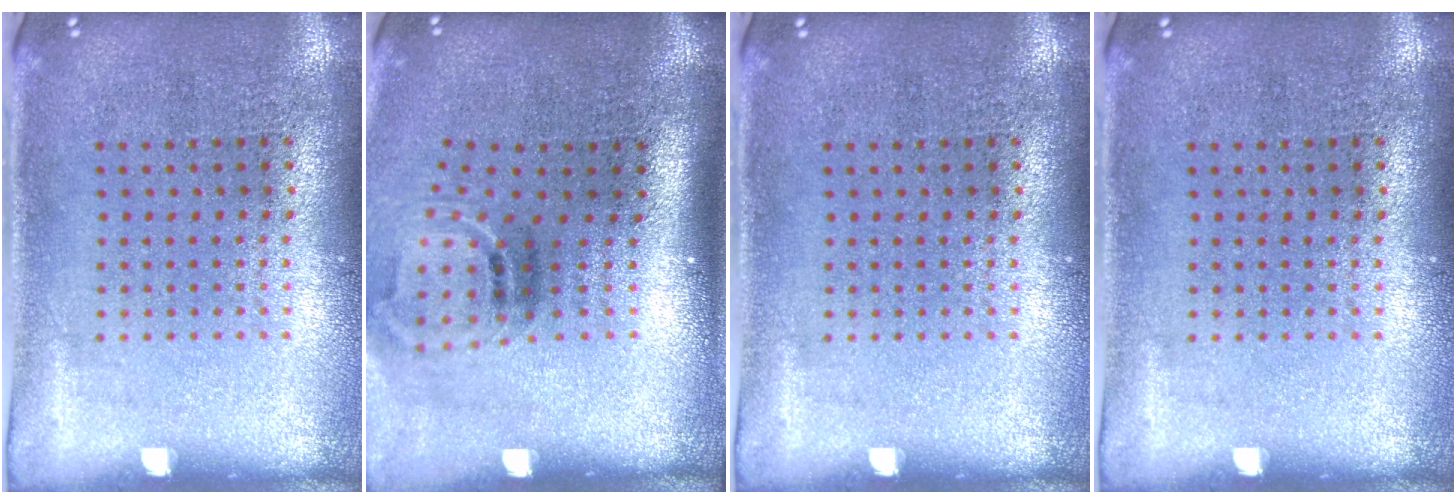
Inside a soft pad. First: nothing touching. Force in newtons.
{"total": 1.9, "press": 1.2, "slide": 1.5}
{"total": 0.0}
{"total": 0.0}